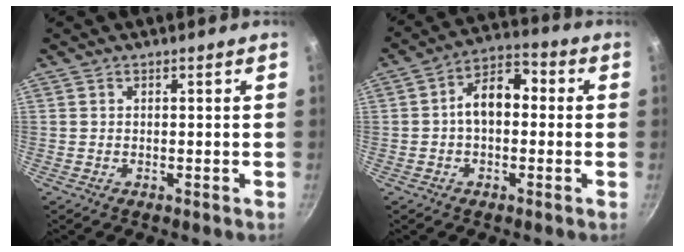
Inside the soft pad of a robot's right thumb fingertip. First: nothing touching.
{"total": 9.3, "force": [0.1, 6.1, 7.0], "torque": [-0.079, 0.036, -0.015]}